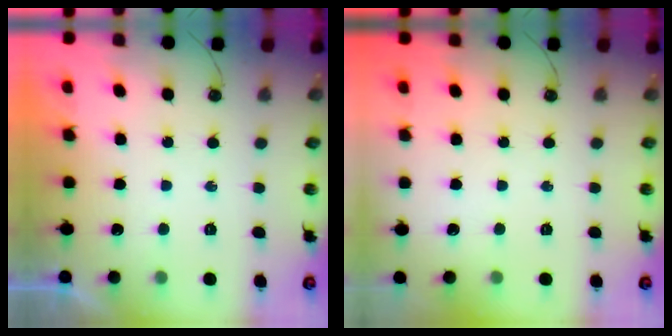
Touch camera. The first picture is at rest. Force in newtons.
{"total": 0.0}